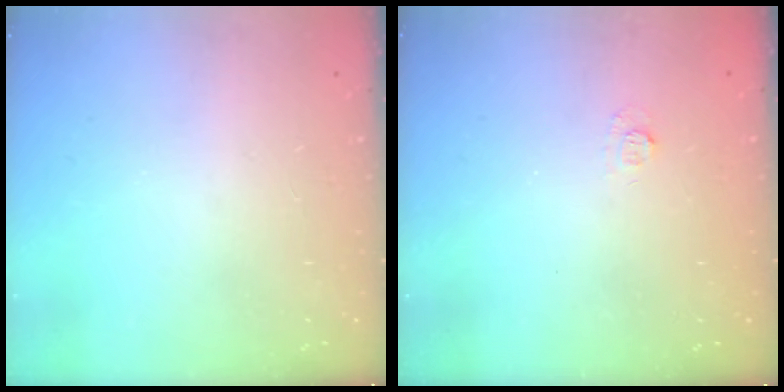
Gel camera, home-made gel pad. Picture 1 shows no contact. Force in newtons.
{"total": 2.7, "press": 2.5, "slide": 0.9}